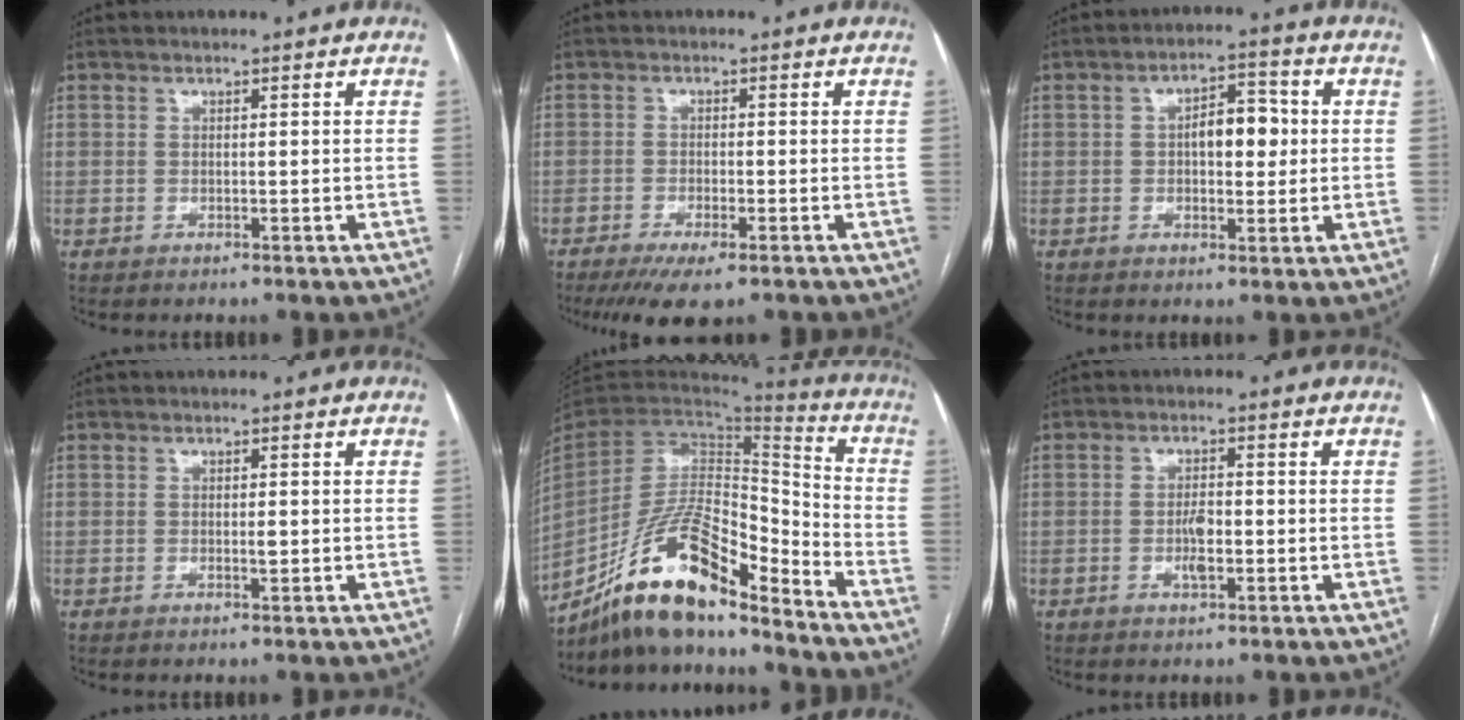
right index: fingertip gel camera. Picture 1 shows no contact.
{"total": 6.2, "force": [-4.2, 1.3, 4.3], "torque": [-0.067, -0.013, -0.064]}
{"total": 6.3, "force": [0.4, 3.0, 5.5], "torque": [-0.084, 0.019, 0.006]}
{"total": 1.1, "force": [-0.1, 0.2, 1.0], "torque": [-0.018, -0.002, -0.001]}
{"total": 16.9, "force": [-13.1, 4.0, 10.0], "torque": [-0.186, 0.023, -0.236]}
{"total": 3.1, "force": [-0.8, 1.0, 2.8], "torque": [-0.055, 0.001, -0.012]}